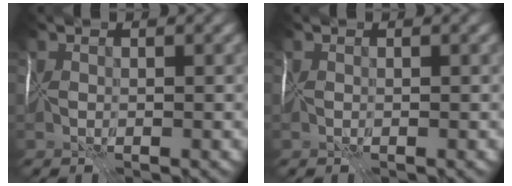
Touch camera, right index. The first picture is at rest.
{"total": 0.0}